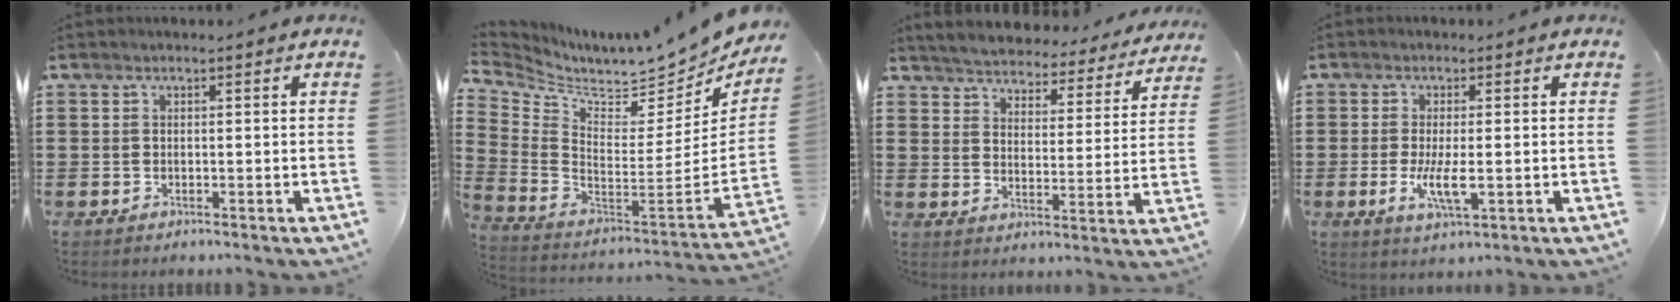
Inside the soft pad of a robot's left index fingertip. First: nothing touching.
{"total": 5.9, "force": [5.5, 1.0, 1.9], "torque": [-0.066, -0.064, 0.088]}
{"total": 4.1, "force": [4.1, -0.2, -0.1], "torque": [-0.025, -0.038, 0.066]}
{"total": 5.3, "force": [-0.9, 1.4, 5.0], "torque": [-0.099, -0.006, -0.016]}